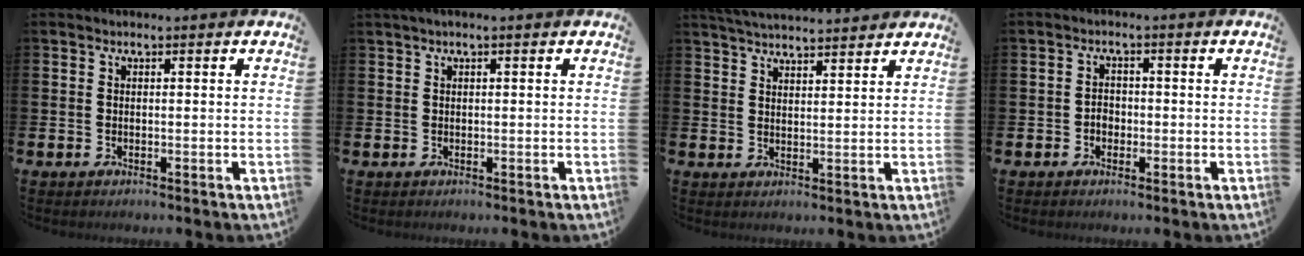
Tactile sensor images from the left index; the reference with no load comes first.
{"total": 0.6, "force": [0.3, 0.0, 0.6], "torque": [-0.012, 0.002, 0.005]}
{"total": 4.3, "force": [4.3, 0.1, 0.4], "torque": [-0.019, -0.020, 0.079]}
{"total": 1.8, "force": [-0.6, 1.5, 0.8], "torque": [-0.003, -0.001, -0.016]}